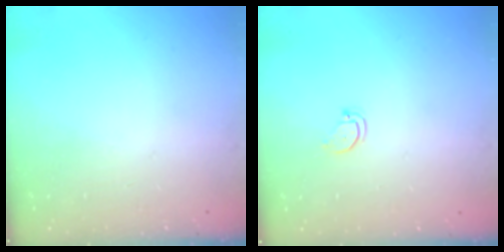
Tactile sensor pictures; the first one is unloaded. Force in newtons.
{"total": 2.4, "press": 2.4, "slide": 0.2}